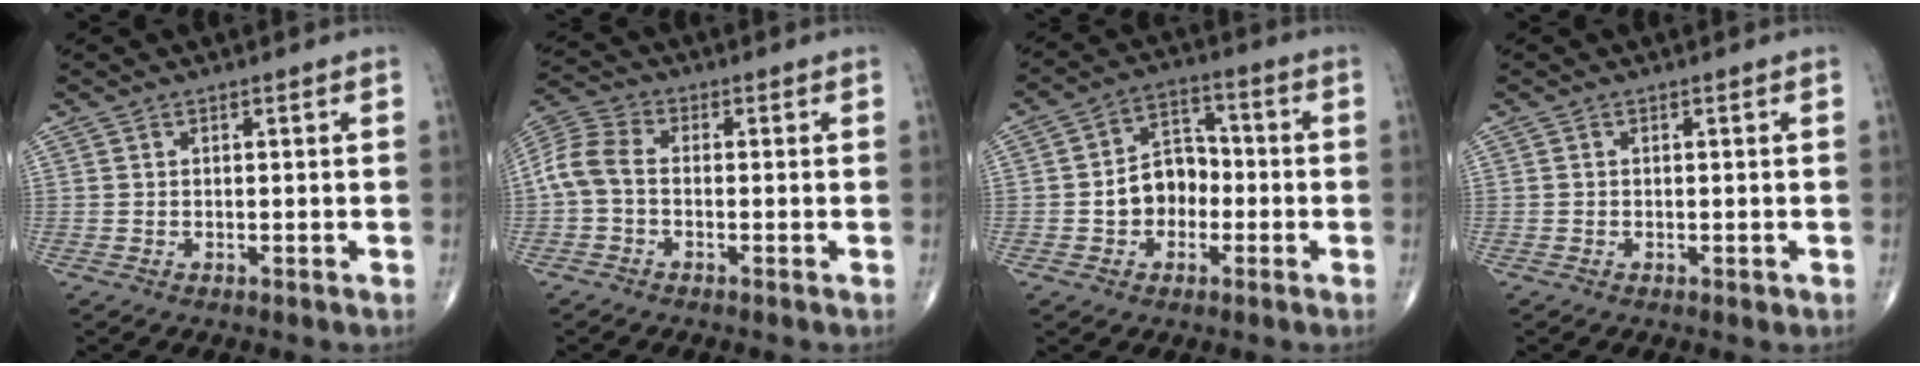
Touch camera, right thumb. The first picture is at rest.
{"total": 6.6, "force": [-0.9, 4.2, 5.0], "torque": [-0.107, 0.019, -0.033]}
{"total": 8.7, "force": [-1.6, 6.7, 5.3], "torque": [-0.058, 0.036, -0.038]}
{"total": 0.6, "force": [-0.2, 0.4, 0.4], "torque": [-0.005, -0.001, -0.004]}